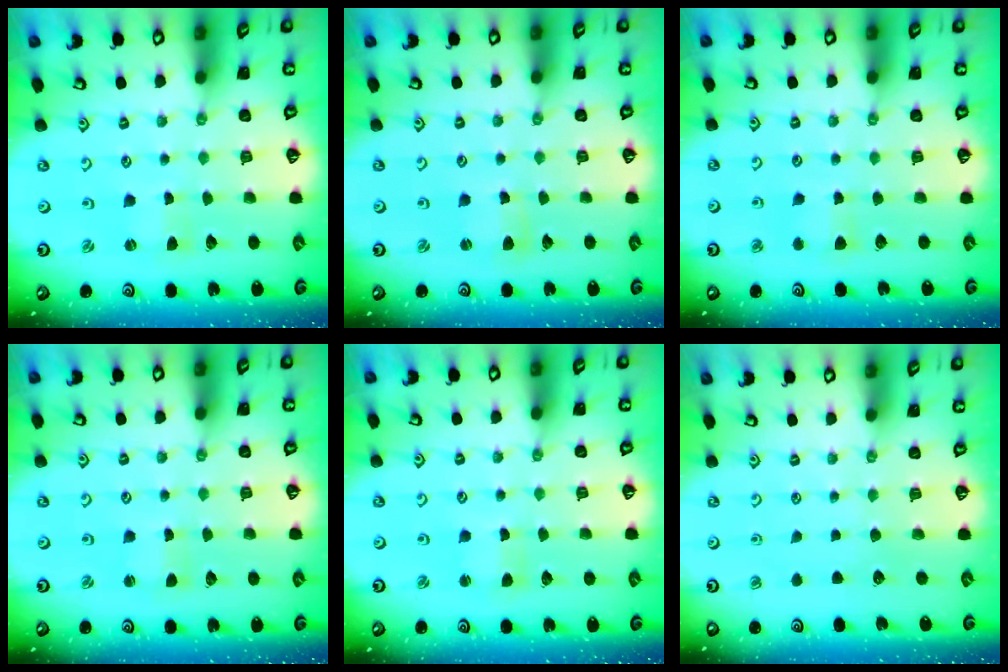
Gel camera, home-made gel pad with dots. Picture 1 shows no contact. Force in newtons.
{"total": 2.5, "press": 2.5, "slide": 0.3}
{"total": 3.7, "press": 3.6, "slide": 0.7}
{"total": 1.0, "press": 1.0, "slide": 0.0}
{"total": 1.5, "press": 1.5, "slide": 0.2}
{"total": 0.0}